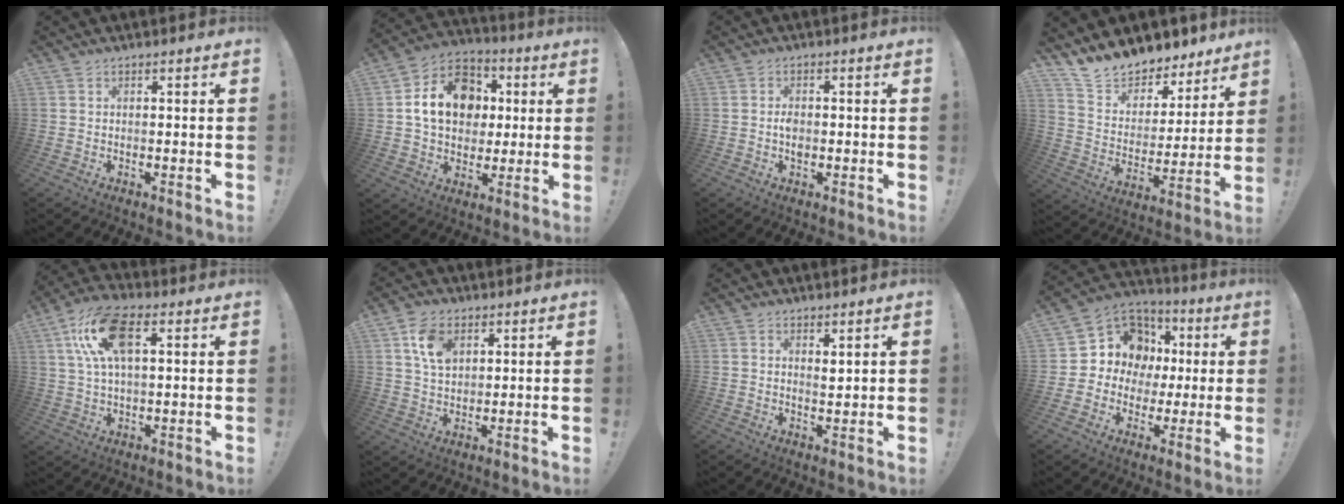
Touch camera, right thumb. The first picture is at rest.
{"total": 17.6, "force": [3.7, 14.0, 9.9], "torque": [-0.131, 0.005, 0.079]}
{"total": 2.7, "force": [-0.5, 1.7, 2.0], "torque": [-0.028, 0.002, -0.009]}
{"total": 12.0, "force": [11.3, 4.1, 1.1], "torque": [-0.036, -0.107, 0.205]}
{"total": 15.4, "force": [5.1, 7.5, 12.5], "torque": [-0.238, 0.004, 0.092]}
{"total": 8.8, "force": [4.0, 6.0, 5.2], "torque": [-0.080, -0.004, 0.076]}
{"total": 2.3, "force": [2.0, 0.9, 0.6], "torque": [0.006, -0.013, 0.032]}
{"total": 12.7, "force": [3.7, 11.4, 4.4], "torque": [-0.066, -0.021, 0.094]}